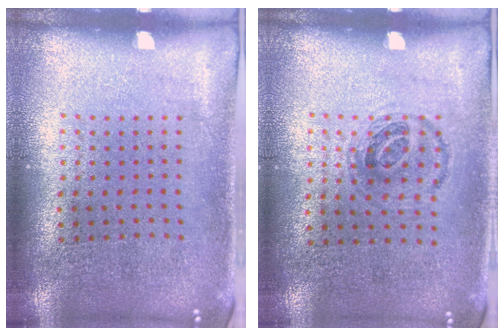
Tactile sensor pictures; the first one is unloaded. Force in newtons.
{"total": 0.9, "press": 0.8, "slide": 0.5}